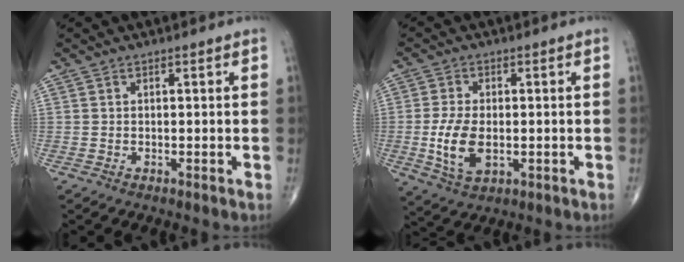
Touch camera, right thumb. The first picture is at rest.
{"total": 8.4, "force": [-1.1, 4.7, 6.9], "torque": [-0.134, -0.008, -0.016]}